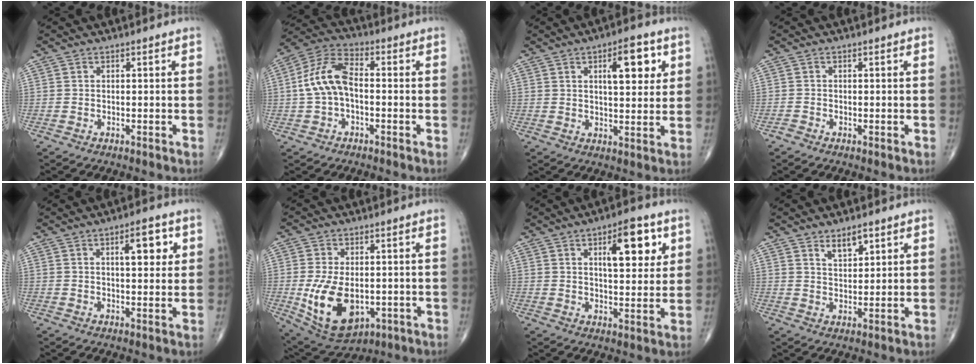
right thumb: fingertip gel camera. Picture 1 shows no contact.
{"total": 9.9, "force": [-0.5, 5.5, 8.3], "torque": [-0.170, 0.033, -0.018]}
{"total": 9.7, "force": [3.7, 3.7, 8.1], "torque": [-0.091, -0.015, 0.051]}
{"total": 0.5, "force": [-0.5, 0.2, 0.2], "torque": [-0.003, -0.002, -0.012]}
{"total": 6.9, "force": [2.5, 2.6, 5.9], "torque": [-0.068, -0.009, 0.034]}
{"total": 14.2, "force": [-2.6, 8.5, 11.0], "torque": [-0.185, -0.006, -0.018]}
{"total": 11.8, "force": [4.7, 4.7, 9.8], "torque": [-0.110, -0.020, 0.067]}
{"total": 4.5, "force": [2.9, 1.9, 2.8], "torque": [-0.033, -0.023, 0.051]}